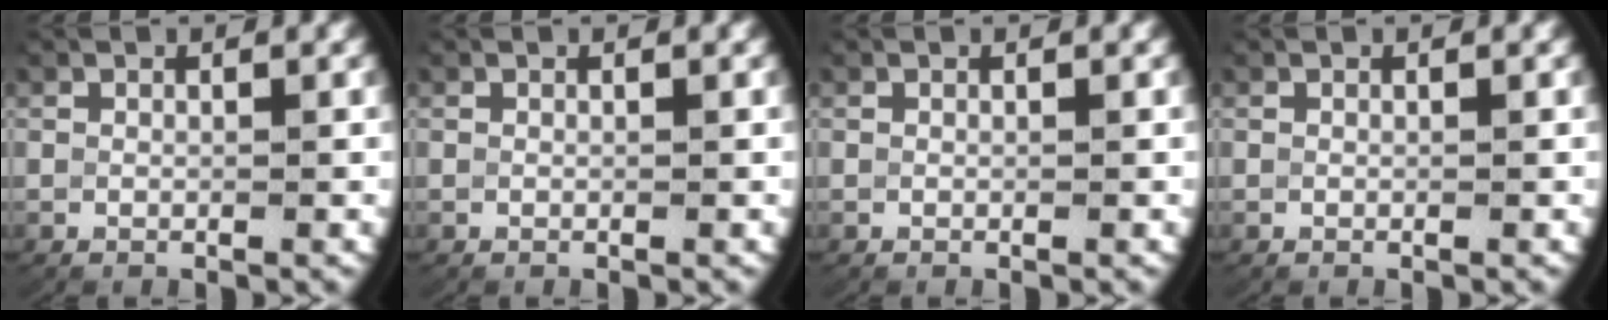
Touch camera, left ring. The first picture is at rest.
{"total": 0.0}
{"total": 0.0}
{"total": 0.0}